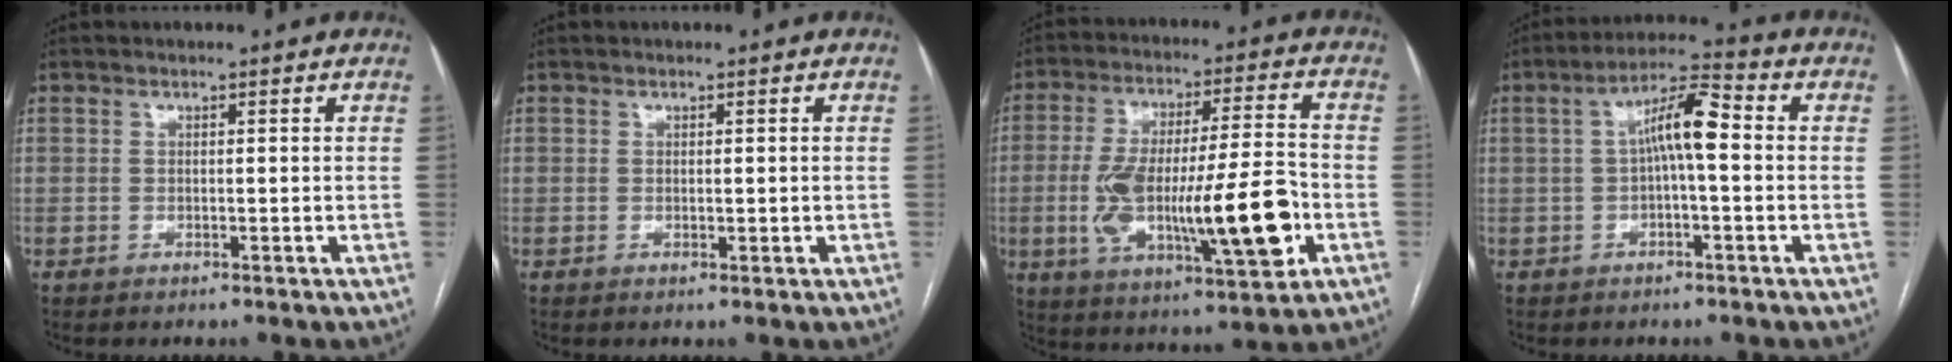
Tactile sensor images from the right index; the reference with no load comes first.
{"total": 0.6, "force": [0.1, 0.4, 0.5], "torque": [-0.008, -0.001, 0.006]}
{"total": 20.3, "force": [-4.5, 3.9, 19.4], "torque": [-0.330, 0.003, -0.060]}
{"total": 7.4, "force": [0.3, 1.4, 7.3], "torque": [-0.130, 0.027, 0.002]}